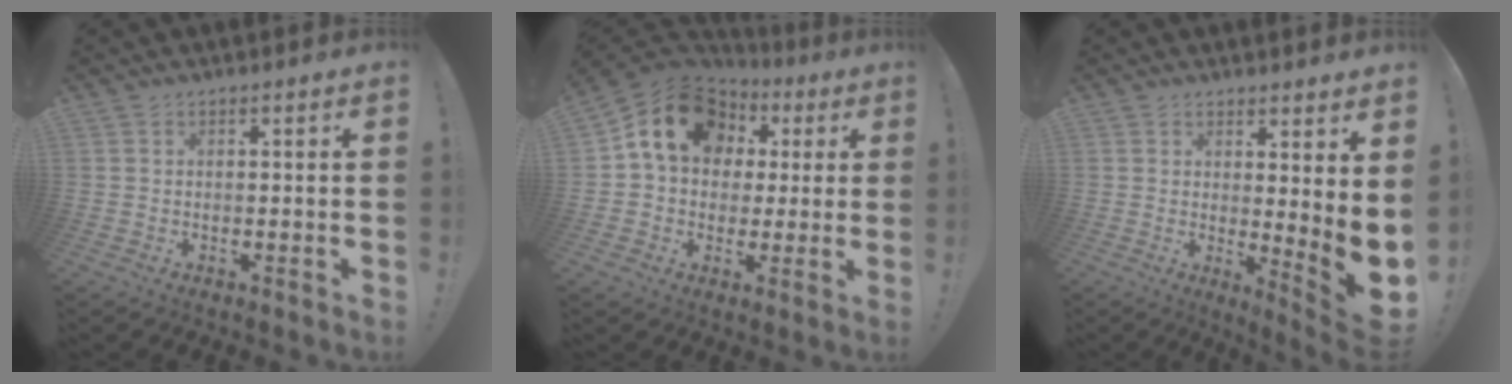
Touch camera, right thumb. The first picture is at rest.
{"total": 16.9, "force": [5.9, 12.5, 9.7], "torque": [-0.144, -0.013, 0.111]}
{"total": 5.7, "force": [0.8, -0.4, 5.7], "torque": [-0.069, -0.043, 0.011]}